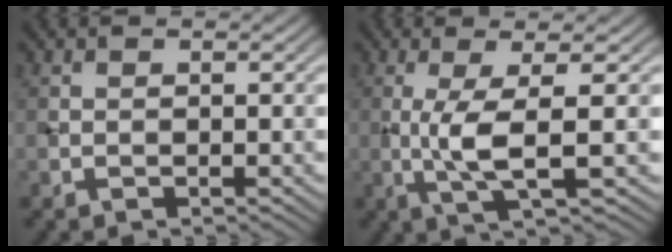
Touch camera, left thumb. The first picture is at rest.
{"total": 5.2, "force": [0.0, 0.6, 5.2], "torque": [-0.107, 0.007, -0.002]}